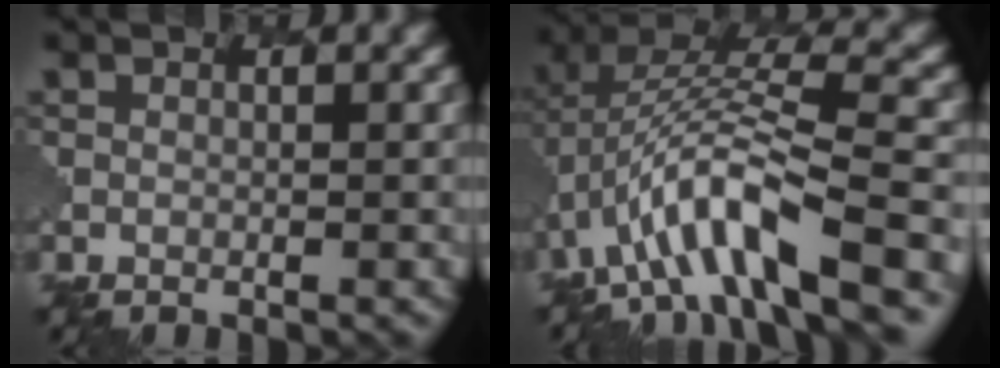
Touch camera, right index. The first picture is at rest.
{"total": 9.2, "force": [-3.3, 2.9, 8.1], "torque": [-0.150, 0.018, -0.059]}